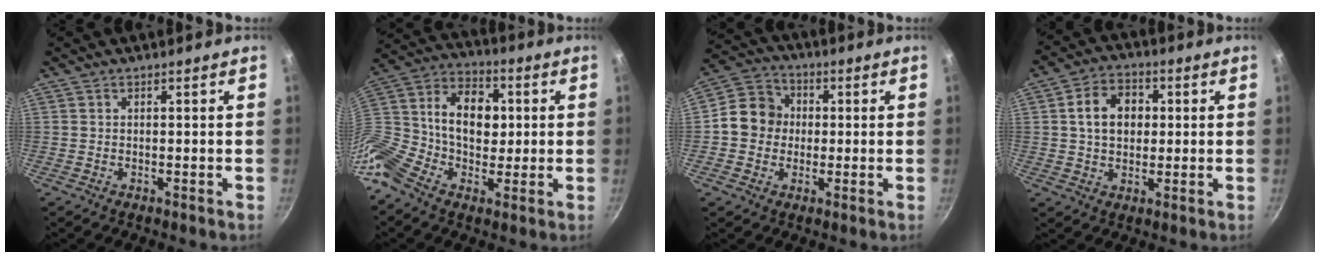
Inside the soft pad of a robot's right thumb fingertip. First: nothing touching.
{"total": 18.1, "force": [-0.2, 12.8, 12.8], "torque": [-0.227, 0.038, -0.028]}
{"total": 9.2, "force": [-0.1, 8.3, 4.0], "torque": [-0.037, 0.018, -0.023]}
{"total": 8.9, "force": [1.3, 6.8, 5.7], "torque": [-0.073, 0.012, 0.015]}